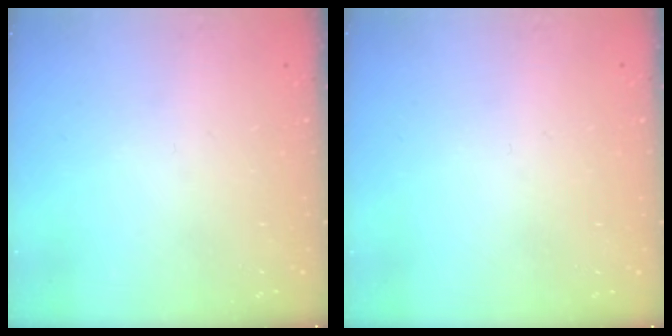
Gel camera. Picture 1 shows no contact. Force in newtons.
{"total": 0.0}